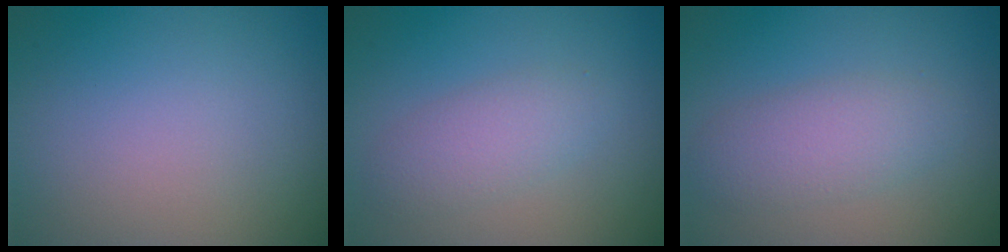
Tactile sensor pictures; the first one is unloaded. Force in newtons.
{"total": 2.7, "press": 2.7, "slide": 0.1}
{"total": 3.4, "press": 3.4, "slide": 0.1}